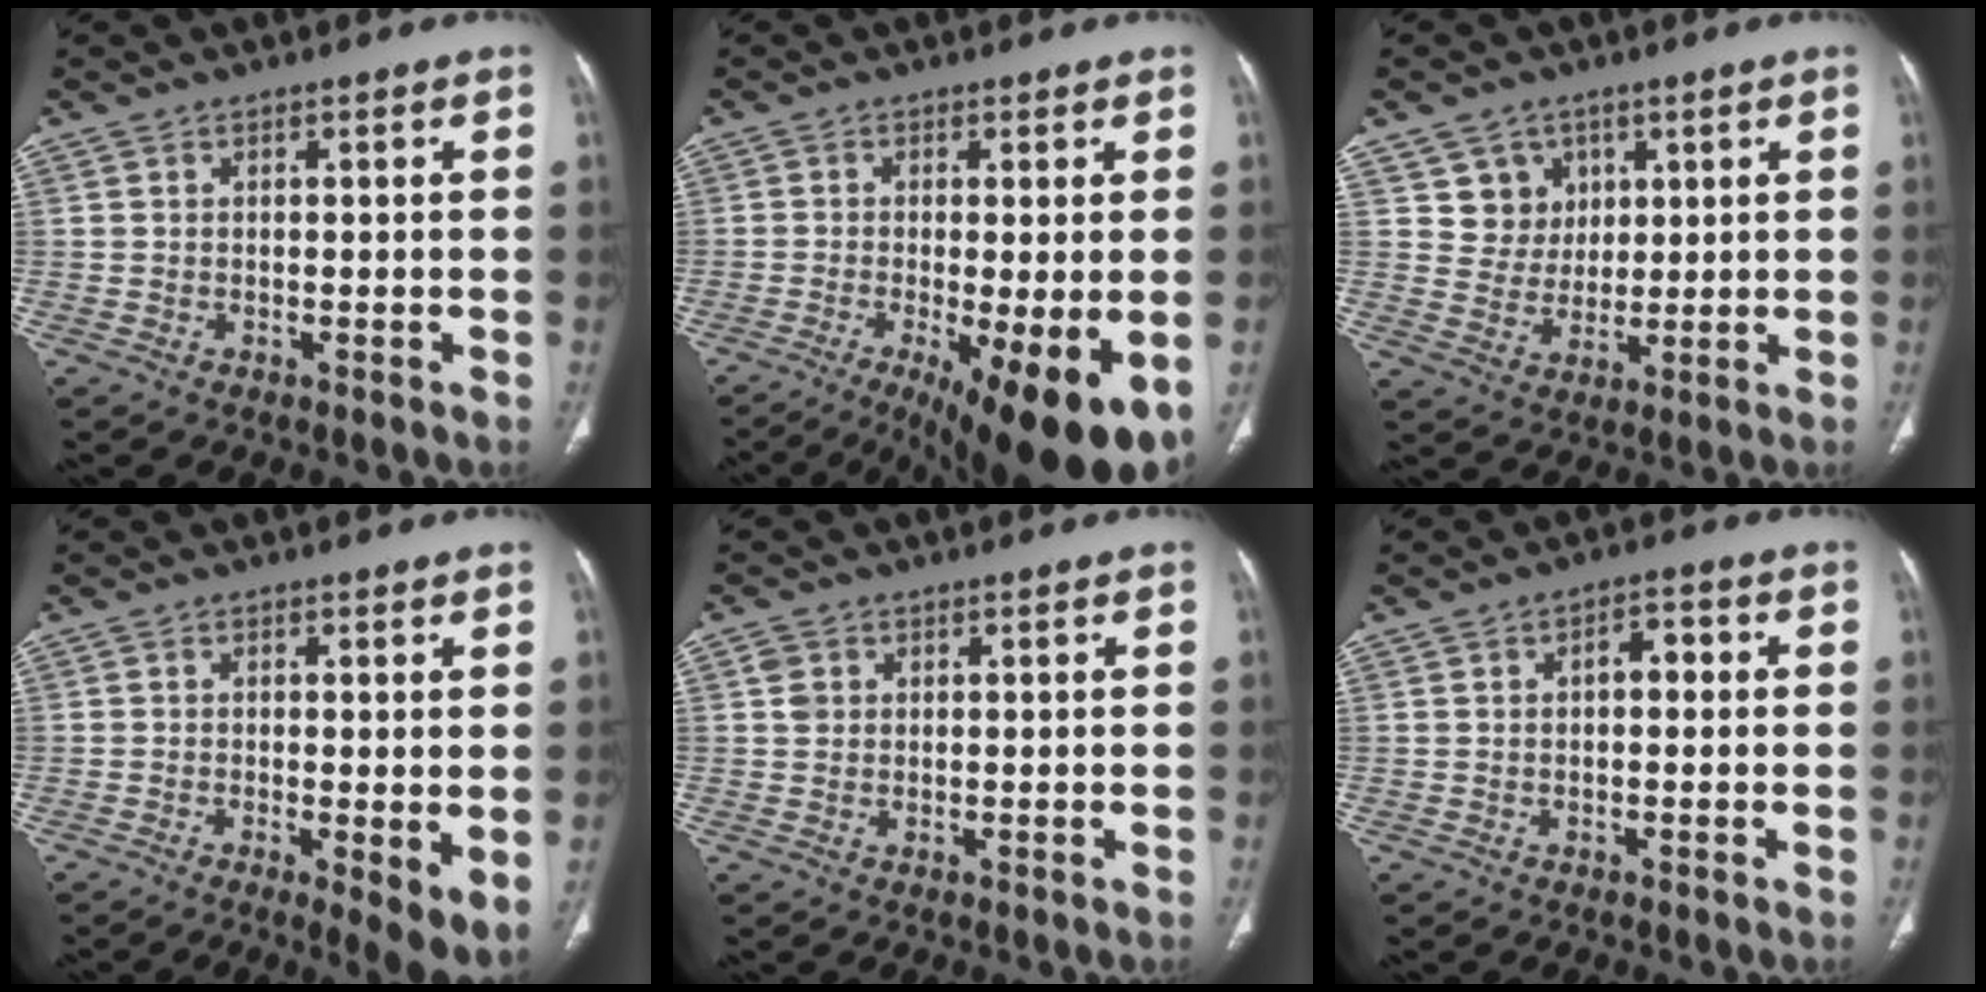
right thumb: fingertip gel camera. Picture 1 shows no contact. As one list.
[{"total": 15.4, "force": [-6.4, 3.7, 13.5], "torque": [-0.174, -0.022, -0.090]}, {"total": 6.8, "force": [3.1, 5.9, 0.8], "torque": [0.019, -0.019, 0.062]}, {"total": 6.6, "force": [-1.2, 1.7, 6.3], "torque": [-0.099, -0.022, -0.020]}, {"total": 2.2, "force": [0.6, 1.9, 0.9], "torque": [-0.012, 0.001, 0.011]}, {"total": 3.5, "force": [0.3, 2.0, 2.8], "torque": [-0.030, 0.012, -0.002]}]